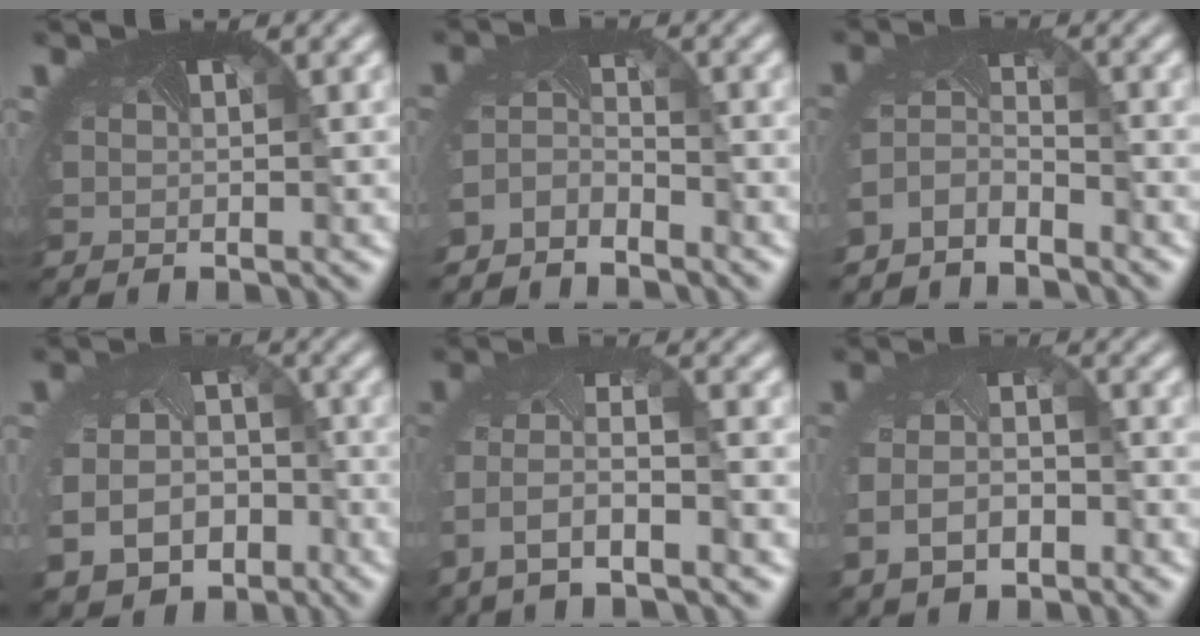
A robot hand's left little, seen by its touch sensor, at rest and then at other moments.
{"total": 3.5, "force": [-3.4, 0.8, -0.2], "torque": [-0.020, -0.014, -0.072]}
{"total": 3.5, "force": [-3.4, 1.0, 0.2], "torque": [-0.025, -0.012, -0.073]}
{"total": 11.0, "force": [-4.9, 8.9, 4.3], "torque": [-0.100, -0.064, -0.061]}
{"total": 5.4, "force": [-2.4, 2.2, 4.3], "torque": [-0.118, -0.011, -0.047]}
{"total": 4.6, "force": [-1.7, 3.1, 3.0], "torque": [-0.080, -0.022, -0.034]}